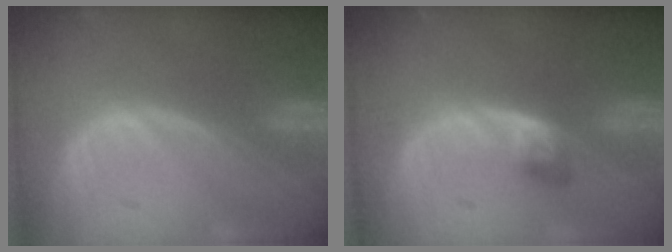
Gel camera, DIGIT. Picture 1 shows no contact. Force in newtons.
{"total": 2.8, "press": 2.6, "slide": 1.2}